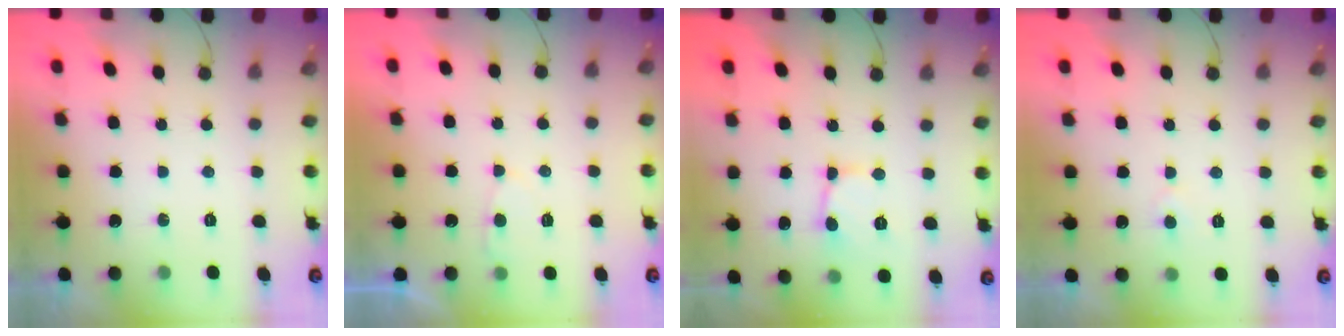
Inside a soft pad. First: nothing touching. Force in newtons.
{"total": 3.0, "press": 2.9, "slide": 0.5}
{"total": 2.7, "press": 2.7, "slide": 0.2}
{"total": 2.7, "press": 2.7, "slide": 0.2}